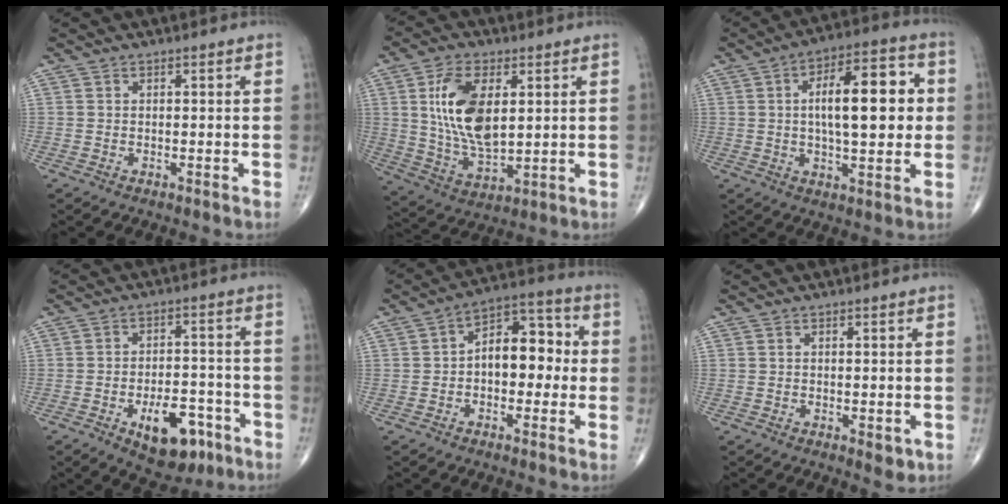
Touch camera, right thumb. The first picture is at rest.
{"total": 14.5, "force": [3.2, 7.4, 12.1], "torque": [-0.224, -0.018, 0.068]}
{"total": 16.0, "force": [1.8, 6.4, 14.6], "torque": [-0.198, 0.018, 0.024]}
{"total": 11.7, "force": [-5.5, 6.2, 8.3], "torque": [-0.095, 0.031, -0.074]}
{"total": 10.9, "force": [-0.4, 6.8, 8.5], "torque": [-0.091, 0.038, -0.019]}
{"total": 2.6, "force": [-0.8, 1.2, 2.2], "torque": [-0.021, -0.004, -0.007]}